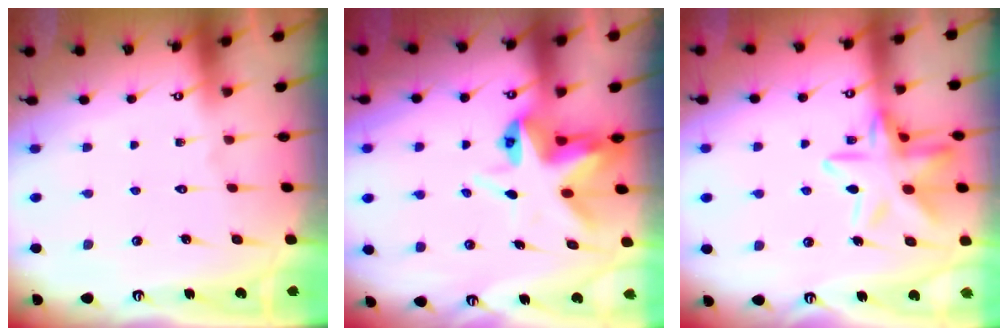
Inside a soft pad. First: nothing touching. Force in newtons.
{"total": 7.1, "press": 7.1, "slide": 0.6}
{"total": 15.5, "press": 15.4, "slide": 1.3}